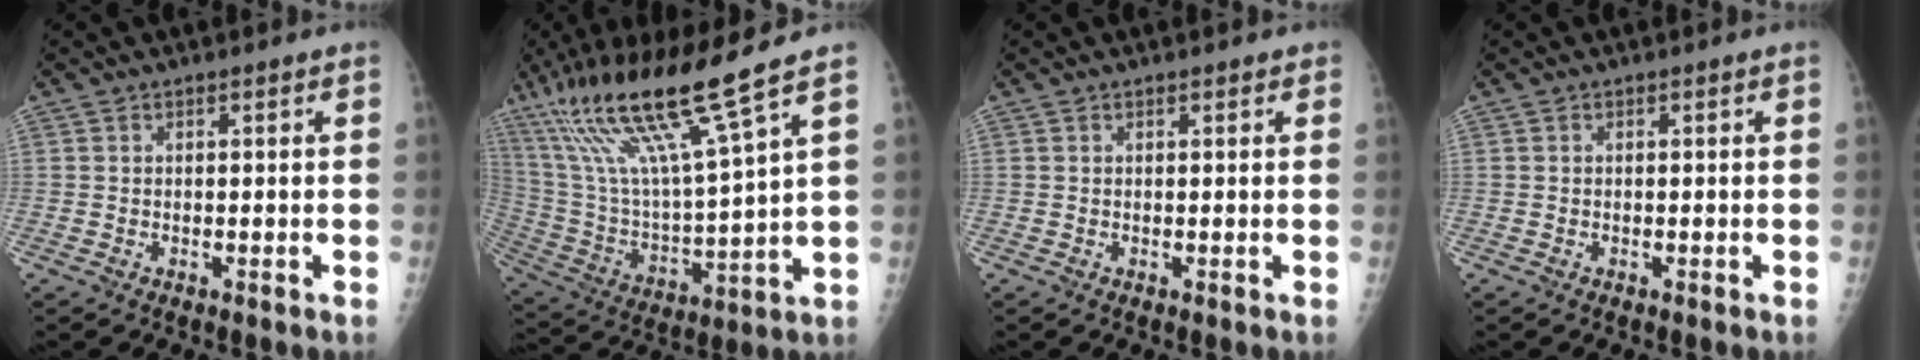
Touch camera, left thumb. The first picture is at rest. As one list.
[{"total": 21.0, "force": [13.9, 0.9, 15.7], "torque": [-0.293, -0.055, 0.264]}, {"total": 1.0, "force": [0.8, 0.4, 0.5], "torque": [-0.005, -0.001, 0.006]}, {"total": 0.0}]